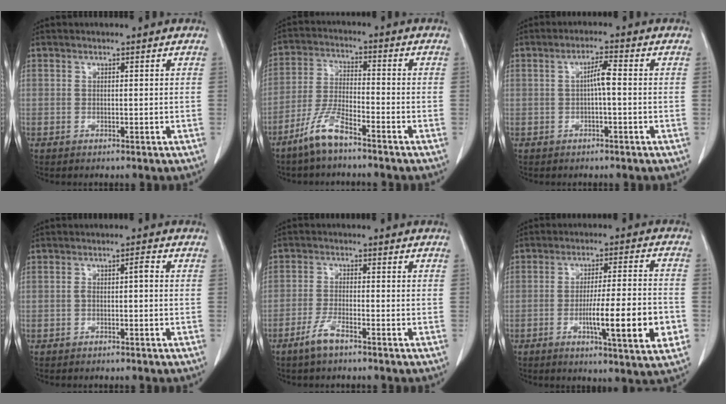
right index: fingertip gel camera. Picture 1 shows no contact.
{"total": 7.1, "force": [-5.2, 1.0, 4.7], "torque": [-0.106, -0.010, -0.108]}
{"total": 2.9, "force": [-0.2, 0.2, 2.9], "torque": [-0.052, 0.006, -0.002]}
{"total": 1.9, "force": [-0.3, 0.4, 1.8], "torque": [-0.032, 0.009, -0.006]}
{"total": 3.8, "force": [-2.8, 0.6, 2.5], "torque": [-0.055, -0.003, -0.055]}
{"total": 13.3, "force": [-3.9, 0.8, 12.7], "torque": [-0.194, -0.008, -0.060]}